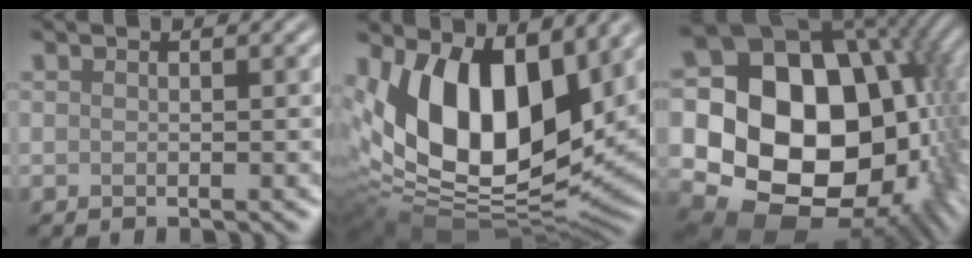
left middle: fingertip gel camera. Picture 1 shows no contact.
{"total": 15.3, "force": [3.8, 9.0, 11.7], "torque": [-0.211, -0.010, 0.058]}
{"total": 19.9, "force": [-0.1, 15.0, 13.0], "torque": [-0.215, -0.016, 0.018]}